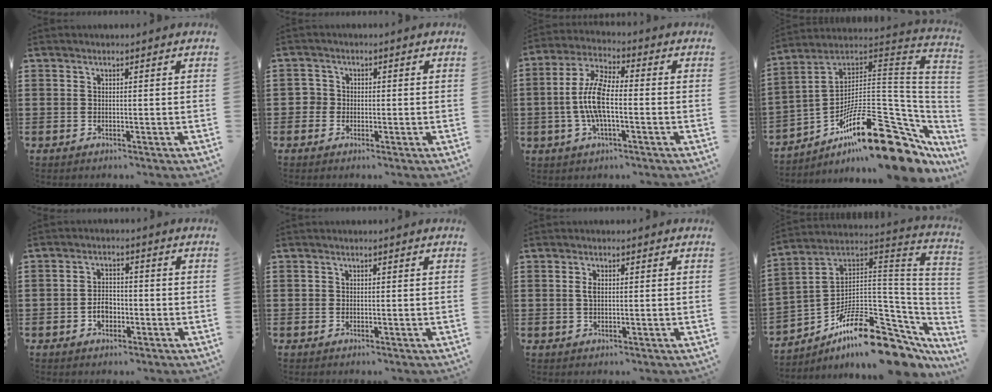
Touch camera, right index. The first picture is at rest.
{"total": 2.1, "force": [-0.4, 2.0, 0.4], "torque": [-0.017, 0.008, -0.012]}
{"total": 8.2, "force": [-1.2, 2.8, 7.6], "torque": [-0.175, -0.007, -0.029]}
{"total": 21.4, "force": [-12.5, 5.9, 16.3], "torque": [-0.258, 0.030, -0.209]}
{"total": 3.4, "force": [-1.2, 2.3, 2.1], "torque": [-0.035, 0.001, -0.025]}
{"total": 0.8, "force": [-0.1, 0.8, 0.1], "torque": [-0.005, 0.004, -0.002]}
{"total": 1.8, "force": [0.3, 0.9, 1.5], "torque": [-0.032, 0.006, 0.003]}
{"total": 14.0, "force": [-9.3, 4.9, 9.3], "torque": [-0.163, 0.029, -0.161]}